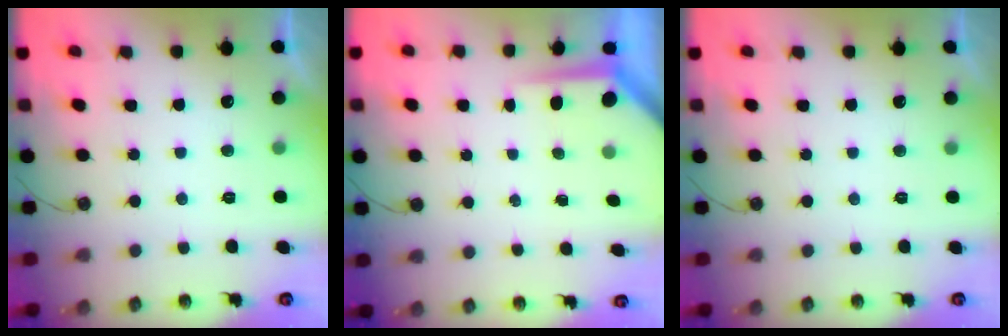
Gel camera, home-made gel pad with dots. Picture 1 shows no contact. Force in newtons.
{"total": 3.9, "press": 3.9, "slide": 0.3}
{"total": 0.0}